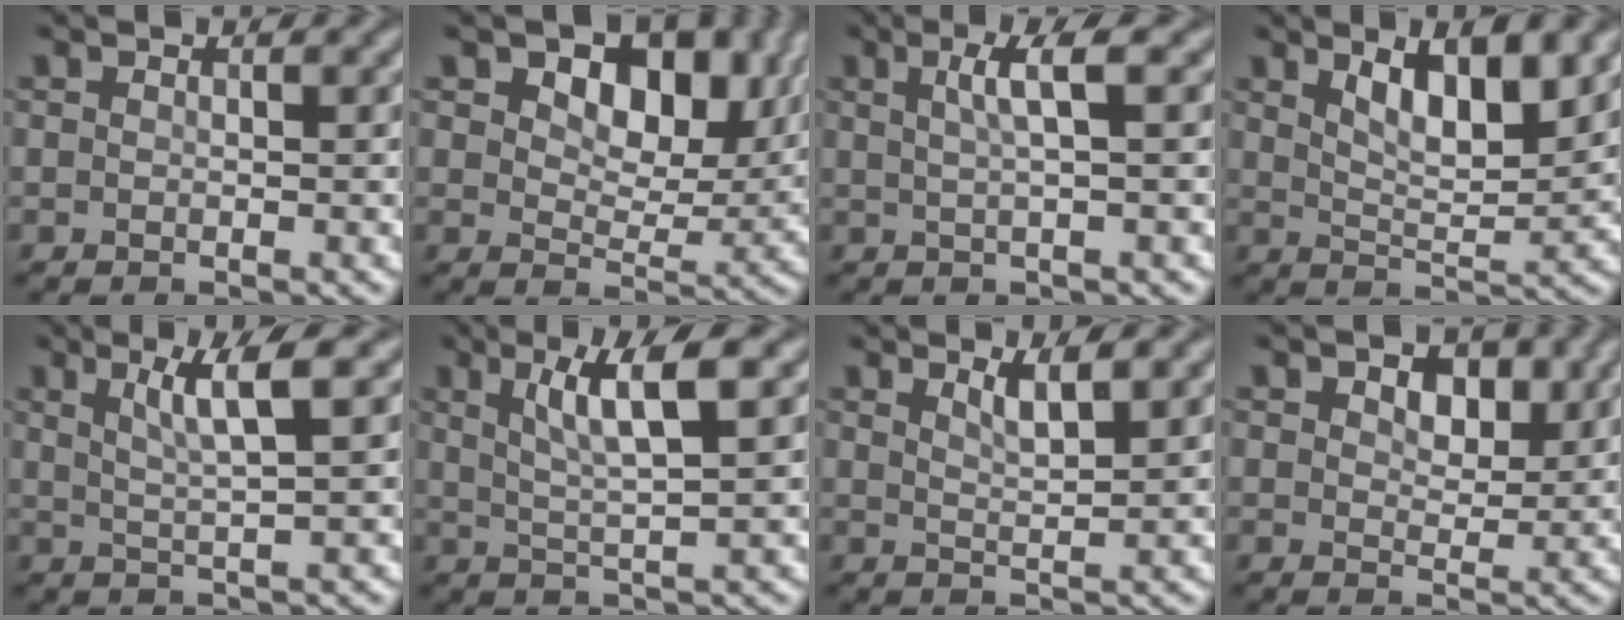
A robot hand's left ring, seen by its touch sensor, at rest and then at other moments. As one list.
[{"total": 8.7, "force": [3.8, 5.4, 5.7], "torque": [-0.088, -0.009, 0.062]}, {"total": 3.1, "force": [0.9, 0.6, 2.9], "torque": [-0.044, 0.008, 0.014]}, {"total": 6.0, "force": [3.2, 1.9, 4.7], "torque": [-0.082, -0.001, 0.051]}, {"total": 3.9, "force": [1.7, 0.5, 3.4], "torque": [-0.053, 0.001, 0.033]}, {"total": 5.4, "force": [2.3, 0.9, 4.8], "torque": [-0.087, 0.001, 0.042]}, {"total": 2.3, "force": [1.4, 0.6, 1.6], "torque": [-0.022, 0.000, 0.023]}, {"total": 3.9, "force": [1.7, 2.4, 2.4], "torque": [-0.036, 0.000, 0.017]}]